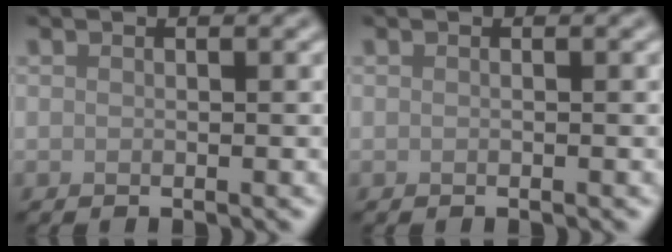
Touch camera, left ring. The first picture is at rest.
{"total": 0.0}